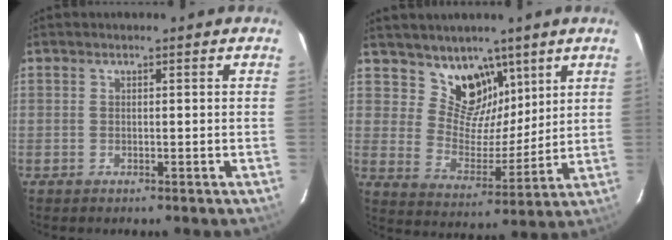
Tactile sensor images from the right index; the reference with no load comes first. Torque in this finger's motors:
{"motor_torque": [0.12, 0.21, 0.05, 0.00]}